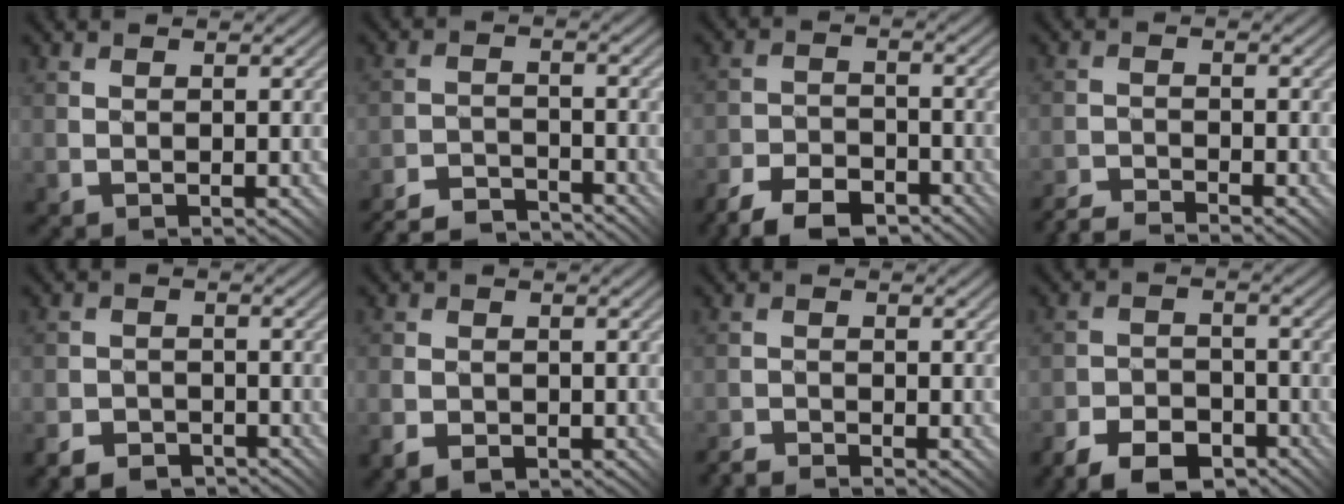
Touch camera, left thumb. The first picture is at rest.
{"total": 6.2, "force": [-6.1, 0.4, 0.9], "torque": [-0.014, 0.005, -0.114]}
{"total": 7.7, "force": [-6.5, 2.7, 3.2], "torque": [-0.059, -0.003, -0.126]}
{"total": 3.5, "force": [-3.5, -0.2, 0.6], "torque": [-0.011, 0.002, -0.073]}
{"total": 3.8, "force": [-3.4, 1.6, 0.7], "torque": [-0.013, 0.002, -0.067]}
{"total": 2.6, "force": [-1.5, 1.8, 1.2], "torque": [-0.025, -0.003, -0.034]}
{"total": 2.5, "force": [-2.5, -0.1, 0.2], "torque": [-0.003, 0.002, -0.054]}
{"total": 7.3, "force": [-5.8, 3.0, 3.2], "torque": [-0.059, -0.003, -0.111]}